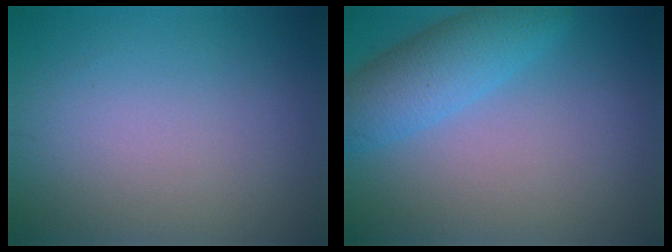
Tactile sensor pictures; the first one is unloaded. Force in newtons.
{"total": 4.7, "press": 4.7, "slide": 0.2}